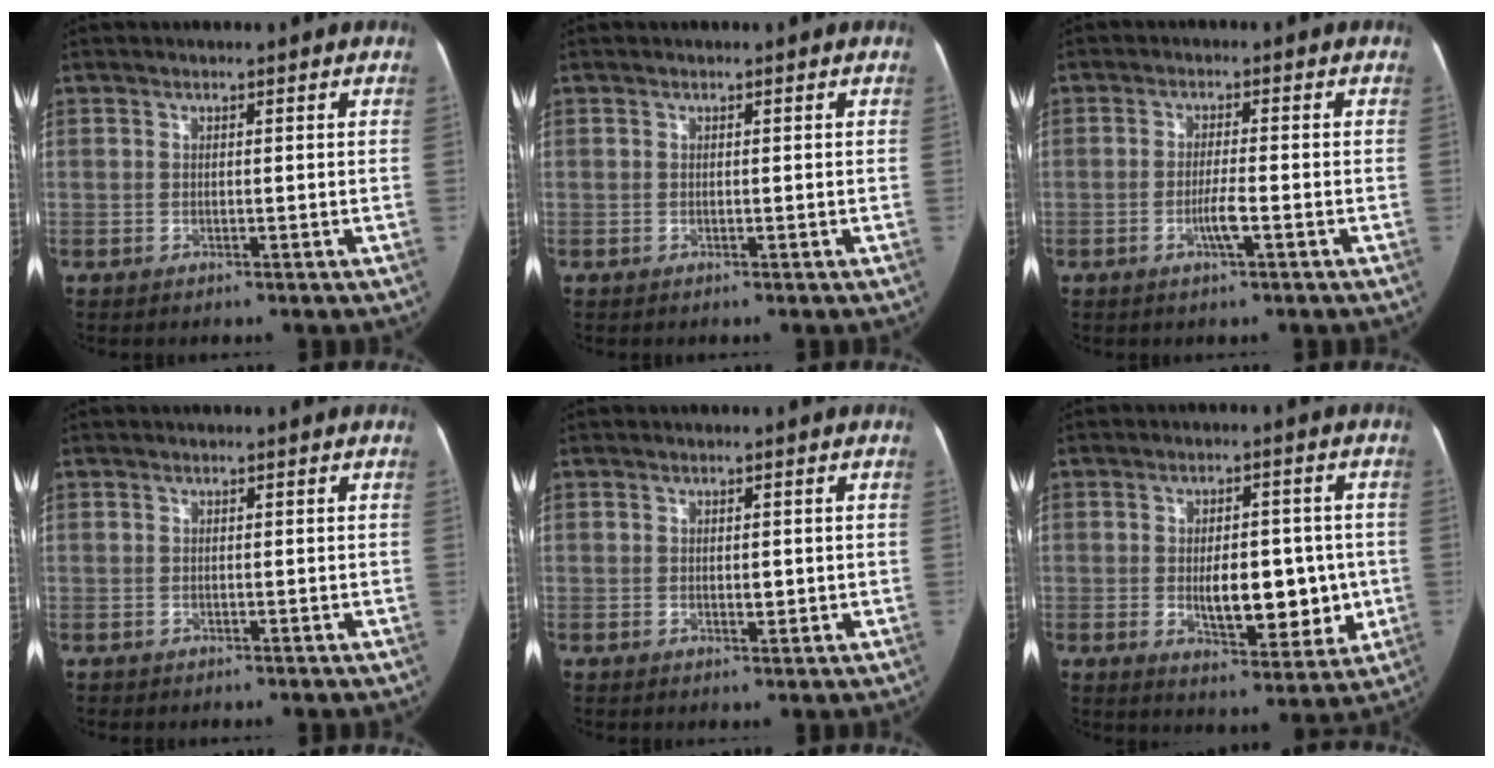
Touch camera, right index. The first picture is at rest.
{"total": 0.0}
{"total": 3.5, "force": [-1.4, 0.3, 3.2], "torque": [-0.062, -0.001, -0.027]}
{"total": 0.7, "force": [-0.2, 0.7, -0.1], "torque": [0.006, 0.007, -0.006]}
{"total": 1.9, "force": [-0.1, 1.0, 1.6], "torque": [-0.023, 0.000, 0.000]}
{"total": 11.5, "force": [-1.1, 5.3, 10.1], "torque": [-0.140, 0.006, -0.005]}